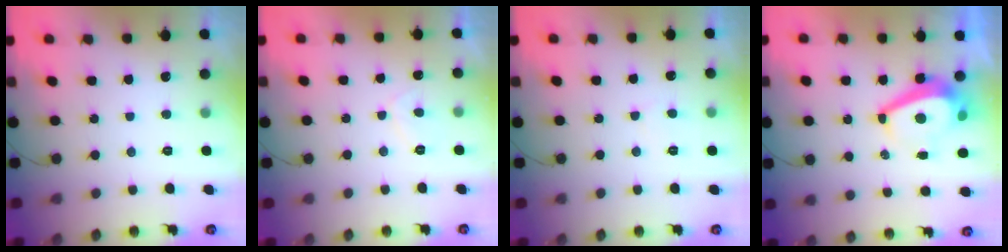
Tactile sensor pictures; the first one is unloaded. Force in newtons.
{"total": 2.7, "press": 2.6, "slide": 0.8}
{"total": 2.7, "press": 2.7, "slide": 0.3}
{"total": 7.8, "press": 7.7, "slide": 1.1}